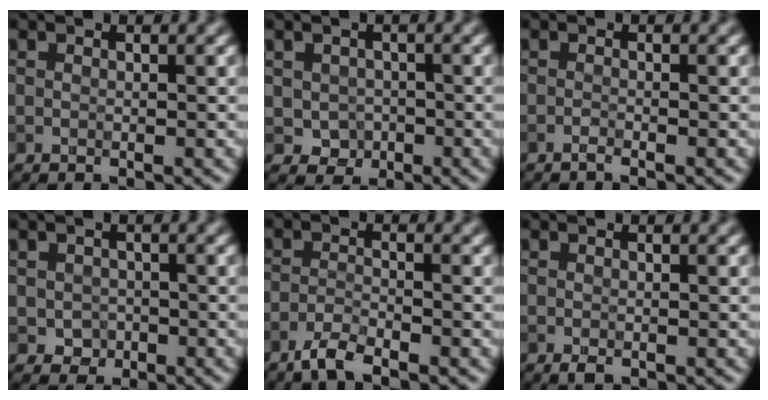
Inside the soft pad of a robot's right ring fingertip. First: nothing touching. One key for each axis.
{"total": 1.8, "fx": -0.7, "fy": 1.7, "fz": 0.3, "tx": -0.005, "ty": -0.004, "tz": -0.005}
{"total": 0.9, "fx": -0.9, "fy": 0.2, "fz": 0.2, "tx": 0.001, "ty": 0.002, "tz": -0.014}
{"total": 1.5, "fx": -0.8, "fy": 1.3, "fz": 0.0, "tx": 0.003, "ty": -0.003, "tz": -0.007}
{"total": 2.7, "fx": -2.5, "fy": 0.4, "fz": 1.0, "tx": -0.021, "ty": 0.001, "tz": -0.050}
{"total": 0.7, "fx": -0.5, "fy": 0.2, "fz": 0.4, "tx": -0.007, "ty": 0.000, "tz": -0.001}